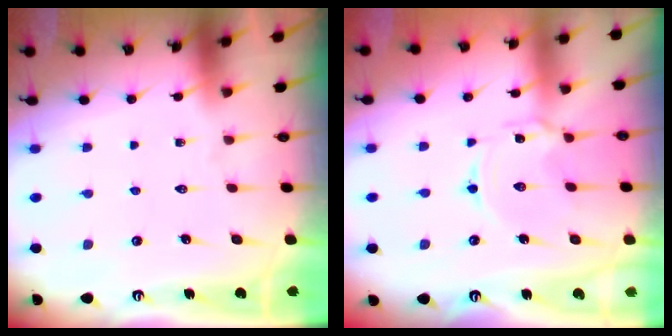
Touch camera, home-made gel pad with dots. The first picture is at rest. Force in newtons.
{"total": 2.4, "press": 2.4, "slide": 0.3}